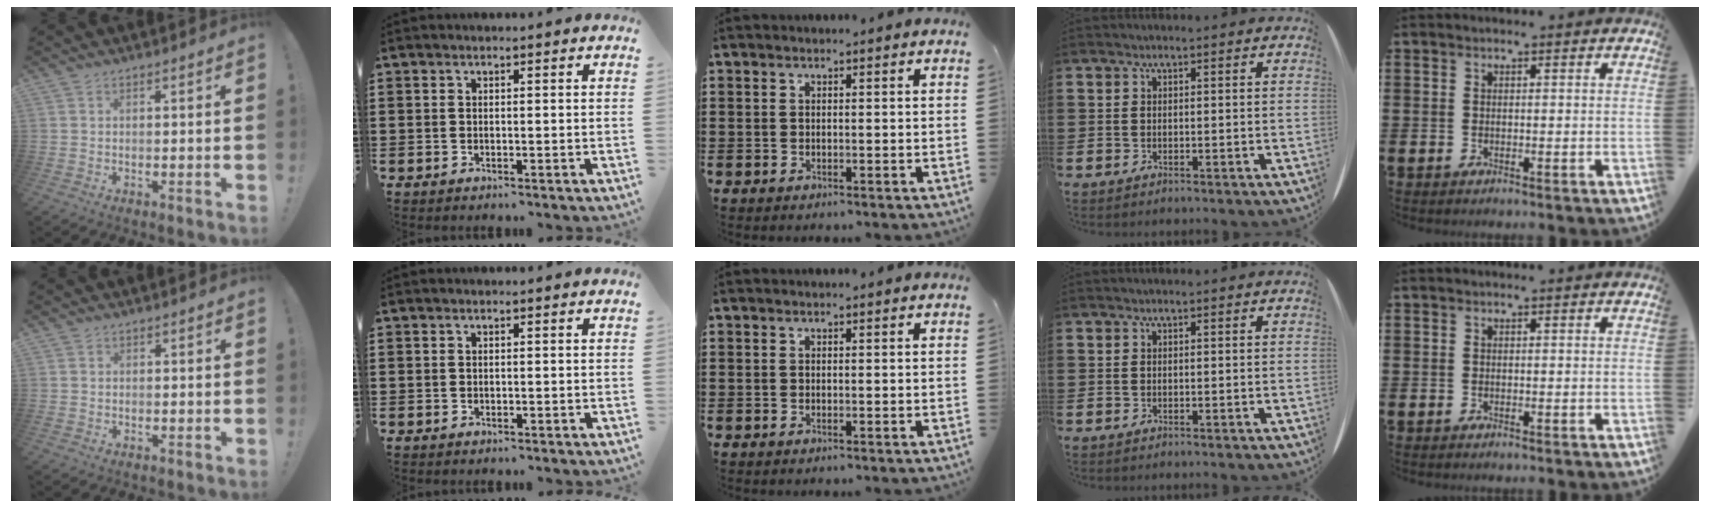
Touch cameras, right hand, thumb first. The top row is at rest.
{"thumb": {"total": 0.6, "force": [-0.2, 0.5, 0.0], "torque": [-0.001, 0.002, -0.003]}}